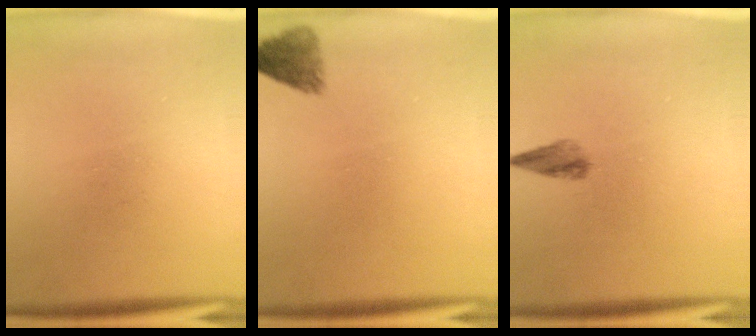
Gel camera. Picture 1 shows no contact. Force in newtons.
{"total": 3.0}
{"total": 2.0}